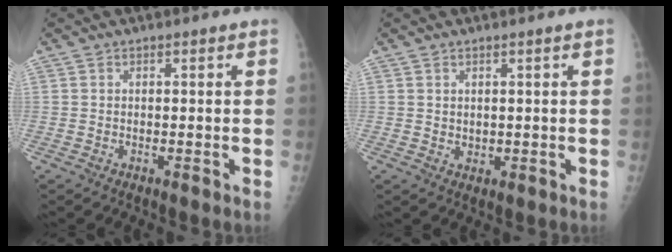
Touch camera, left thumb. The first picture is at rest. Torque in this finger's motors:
{"motor_torque": [-0.36, 0.14, 0.09, -0.08, 0.03]}